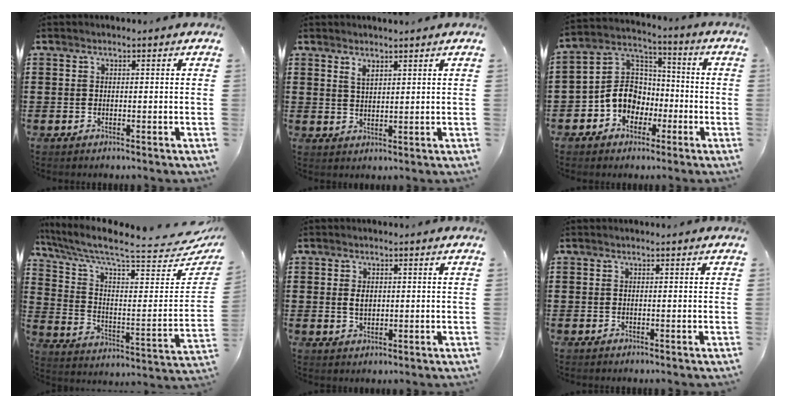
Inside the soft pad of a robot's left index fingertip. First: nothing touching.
{"total": 2.3, "force": [1.9, 0.7, 1.0], "torque": [-0.023, 0.003, 0.035]}
{"total": 8.2, "force": [-2.8, 7.1, 3.1], "torque": [-0.103, 0.010, -0.062]}
{"total": 7.7, "force": [6.3, 0.9, 4.3], "torque": [-0.112, -0.055, 0.104]}
{"total": 2.2, "force": [0.5, 1.3, 1.6], "torque": [-0.035, 0.006, 0.009]}
{"total": 0.0}